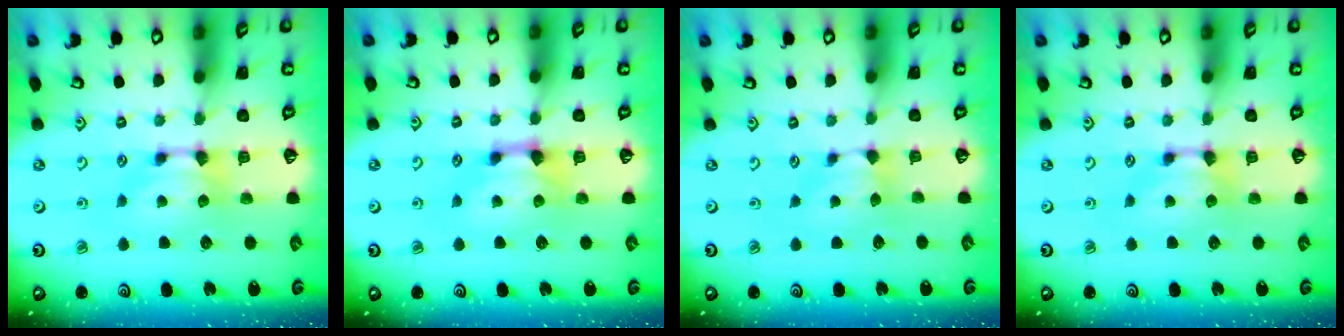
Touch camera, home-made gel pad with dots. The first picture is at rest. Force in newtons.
{"total": 1.5, "press": 1.2, "slide": 0.9}
{"total": 1.3, "press": 1.2, "slide": 0.6}
{"total": 0.0}